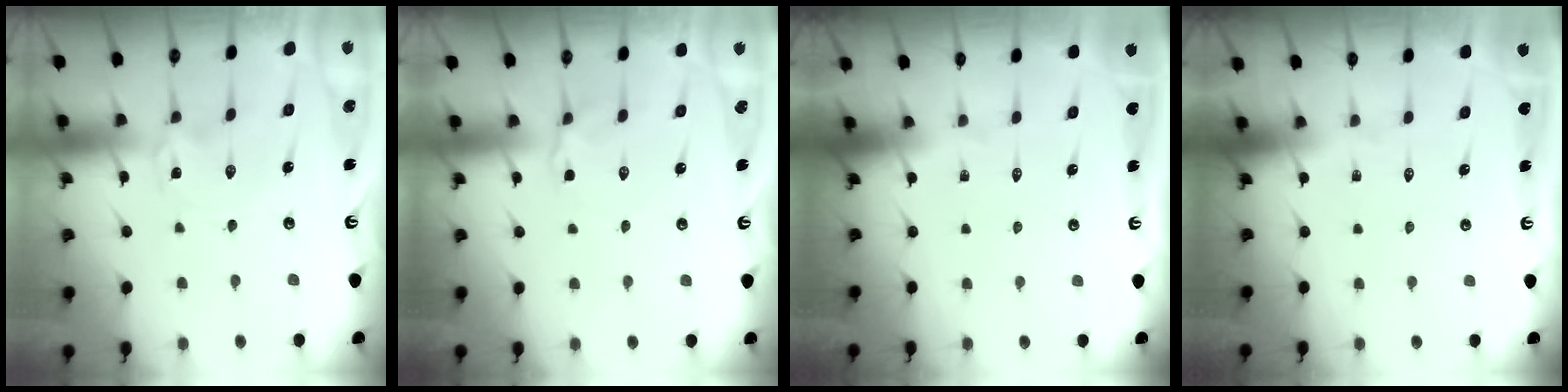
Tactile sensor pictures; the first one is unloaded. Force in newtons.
{"total": 2.8, "press": 2.6, "slide": 1.1}
{"total": 0.0}
{"total": 0.0}